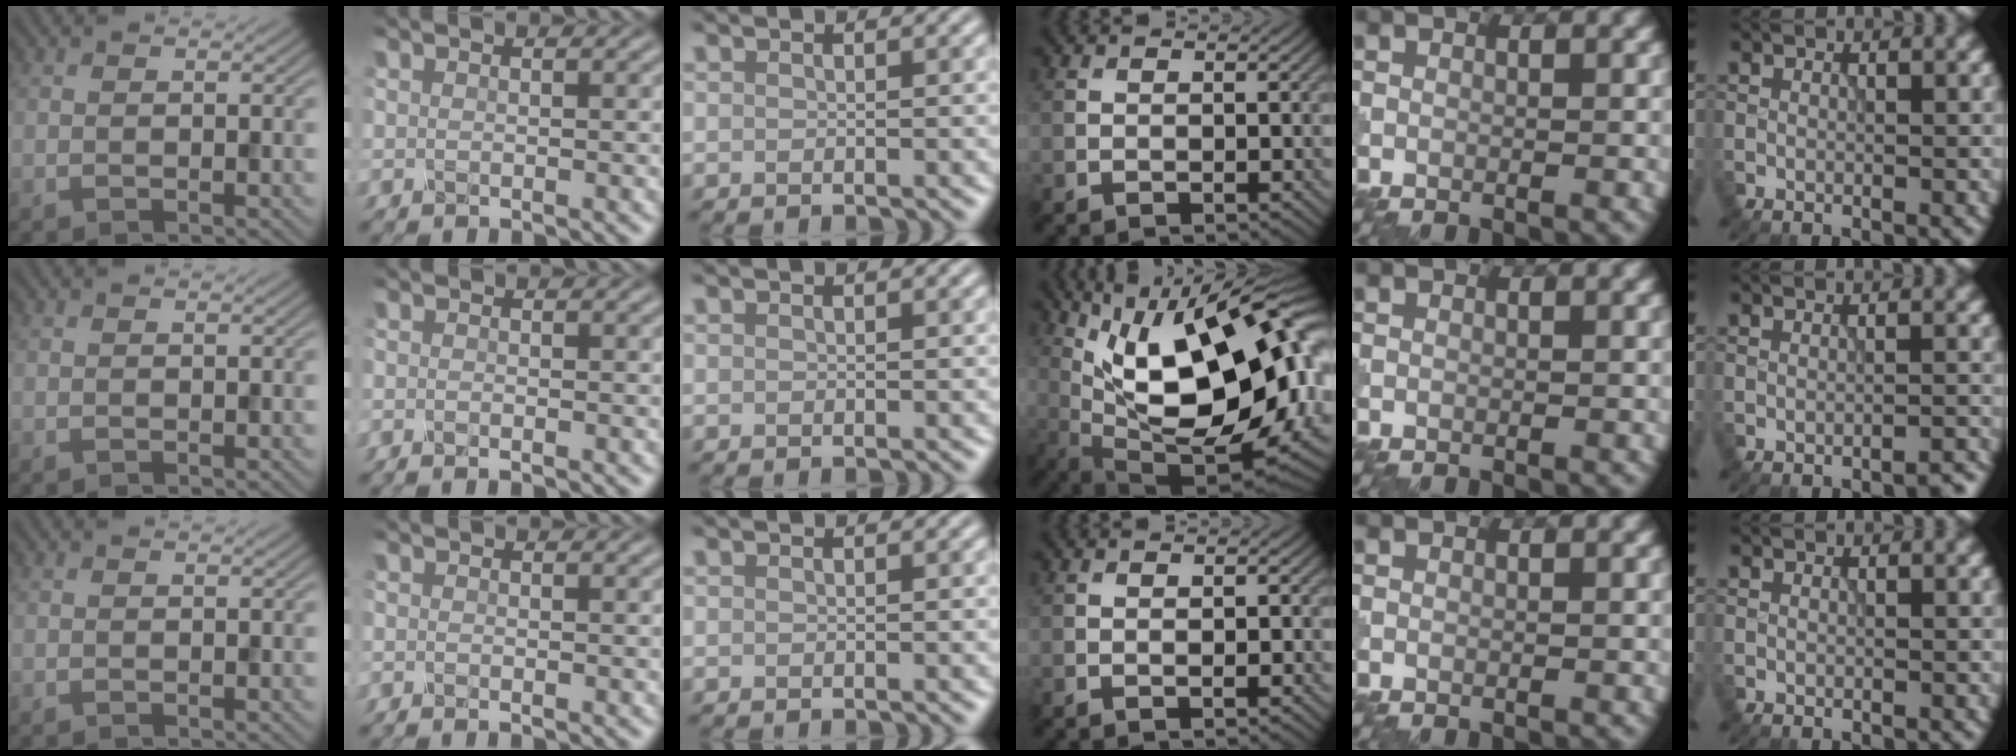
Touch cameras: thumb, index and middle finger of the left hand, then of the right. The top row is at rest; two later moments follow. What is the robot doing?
{"motion": "shake", "object": "sieve"}